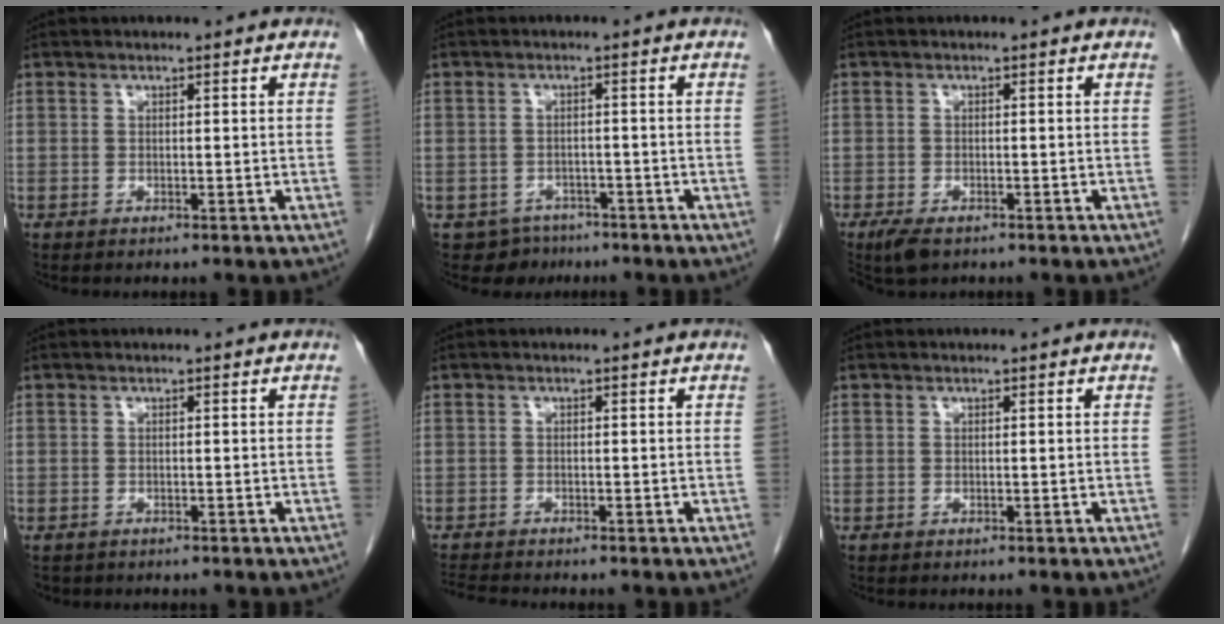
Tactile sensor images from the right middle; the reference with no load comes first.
{"total": 3.9, "force": [-2.9, 2.7, -0.2], "torque": [0.007, 0.008, -0.040]}
{"total": 3.3, "force": [-2.3, 1.3, 2.0], "torque": [-0.044, -0.008, -0.035]}
{"total": 1.0, "force": [-0.8, 0.6, 0.2], "torque": [-0.013, 0.000, -0.011]}
{"total": 3.5, "force": [-3.3, 0.1, 1.1], "torque": [-0.022, -0.014, -0.056]}
{"total": 0.0}